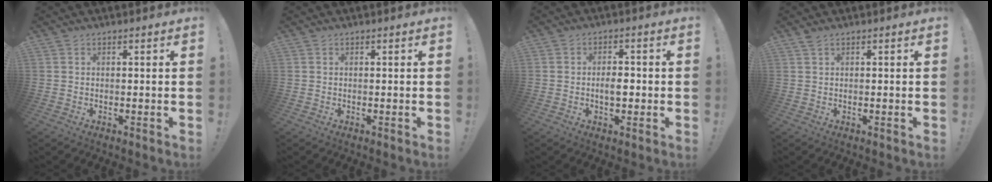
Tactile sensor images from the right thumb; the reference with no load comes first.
{"total": 0.0}
{"total": 4.2, "force": [-1.0, 2.6, 3.1], "torque": [-0.038, 0.005, -0.020]}
{"total": 1.0, "force": [0.8, 0.1, 0.6], "torque": [-0.006, -0.003, 0.013]}